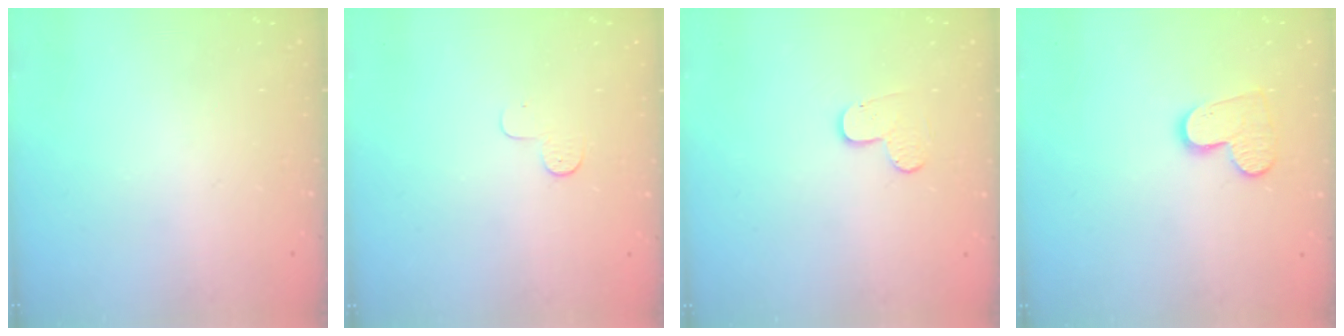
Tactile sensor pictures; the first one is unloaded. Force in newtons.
{"total": 4.5, "press": 4.5, "slide": 0.3}
{"total": 4.8, "press": 4.8, "slide": 0.3}
{"total": 10.0, "press": 10.0, "slide": 0.8}